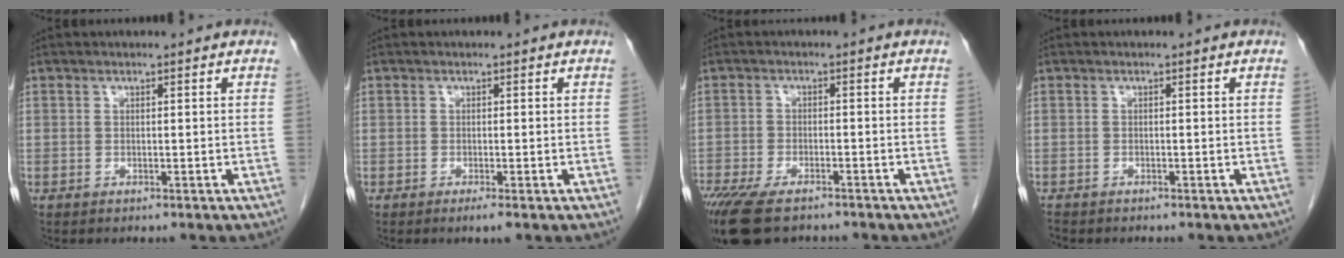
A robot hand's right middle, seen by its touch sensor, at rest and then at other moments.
{"total": 1.1, "force": [-0.7, -0.1, 0.8], "torque": [-0.016, -0.003, -0.011]}
{"total": 11.6, "force": [-8.6, 4.1, 6.5], "torque": [-0.128, -0.015, -0.138]}
{"total": 2.0, "force": [-1.7, 0.7, 0.7], "torque": [-0.015, -0.004, -0.023]}